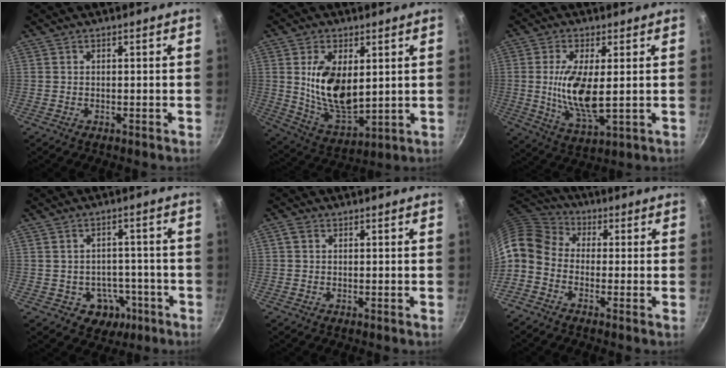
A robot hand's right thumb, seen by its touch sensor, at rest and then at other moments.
{"total": 13.8, "force": [2.0, 7.4, 11.5], "torque": [-0.205, -0.021, 0.049]}
{"total": 11.3, "force": [0.6, 4.3, 10.5], "torque": [-0.206, -0.017, 0.016]}
{"total": 7.0, "force": [-2.8, 5.9, 2.5], "torque": [0.007, 0.033, -0.023]}
{"total": 1.5, "force": [0.4, 1.2, 0.8], "torque": [-0.014, 0.004, 0.005]}
{"total": 10.1, "force": [-1.3, 7.6, 6.5], "torque": [-0.122, 0.042, -0.049]}